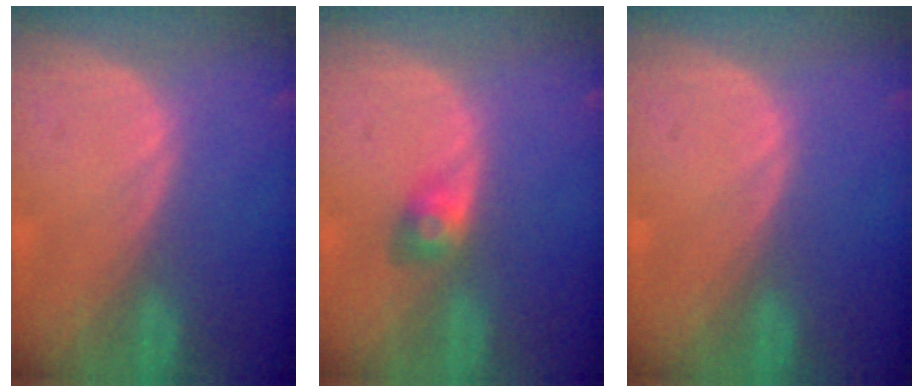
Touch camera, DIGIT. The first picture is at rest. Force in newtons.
{"total": 2.8, "press": 2.6, "slide": 1.1}
{"total": 0.0}